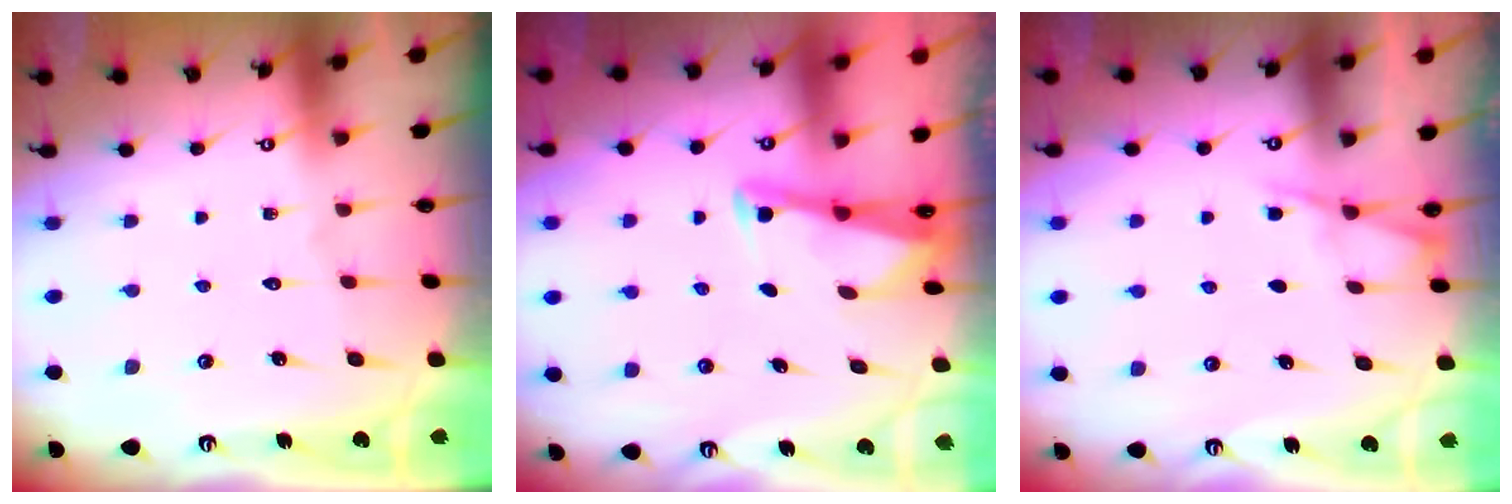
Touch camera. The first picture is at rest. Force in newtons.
{"total": 2.6, "press": 2.6, "slide": 0.1}
{"total": 2.2, "press": 2.1, "slide": 0.4}